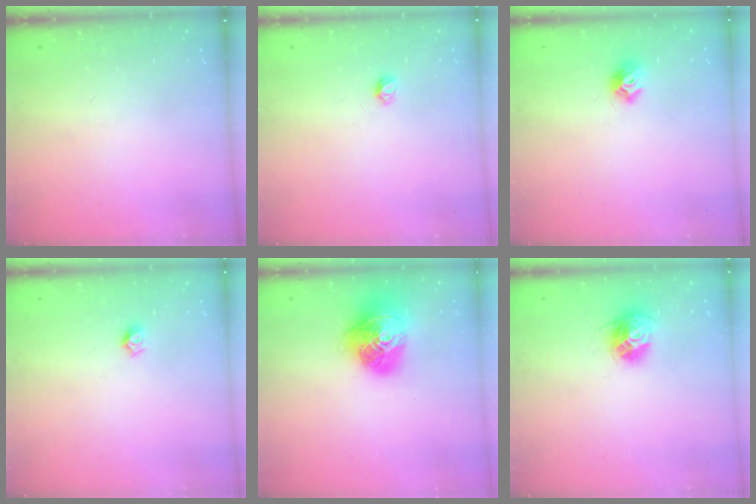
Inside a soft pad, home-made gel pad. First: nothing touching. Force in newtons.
{"total": 3.1, "press": 3.1, "slide": 0.5}
{"total": 7.4, "press": 7.4, "slide": 0.2}
{"total": 5.1, "press": 5.1, "slide": 0.4}
{"total": 17.1, "press": 17.0, "slide": 2.2}
{"total": 11.9, "press": 11.9, "slide": 1.0}